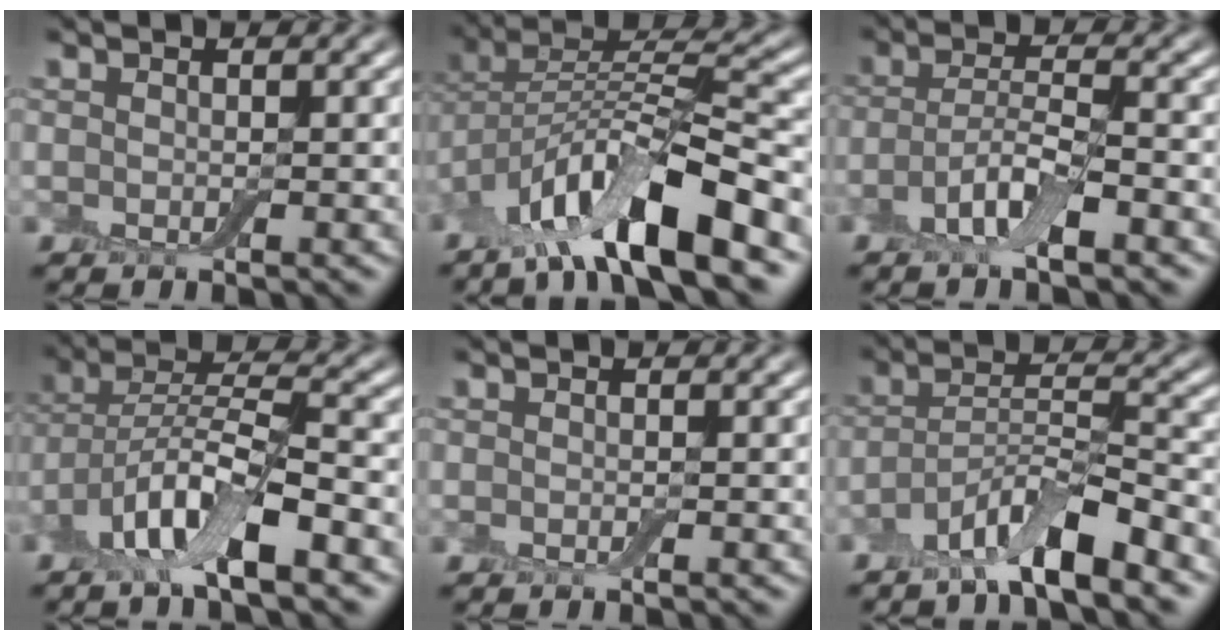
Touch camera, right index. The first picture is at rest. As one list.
[{"total": 10.7, "force": [-6.7, 2.7, 7.9], "torque": [-0.132, 0.013, -0.128]}, {"total": 4.5, "force": [-2.6, 1.1, 3.5], "torque": [-0.072, 0.002, -0.056]}, {"total": 8.0, "force": [-4.3, 2.3, 6.3], "torque": [-0.119, 0.008, -0.090]}, {"total": 0.0}, {"total": 6.0, "force": [-4.3, 1.1, 4.1], "torque": [-0.072, 0.006, -0.080]}]